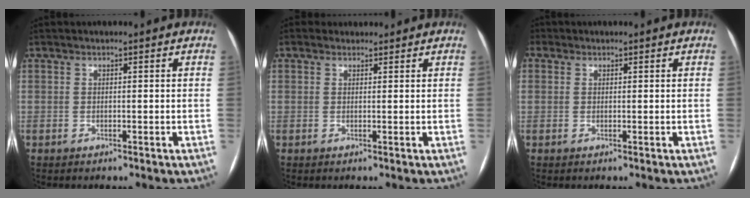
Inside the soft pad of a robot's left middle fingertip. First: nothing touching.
{"total": 1.3, "force": [1.0, 0.7, -0.1], "torque": [0.000, 0.012, 0.013]}
{"total": 2.0, "force": [0.7, 1.8, 0.4], "torque": [-0.004, 0.009, 0.012]}